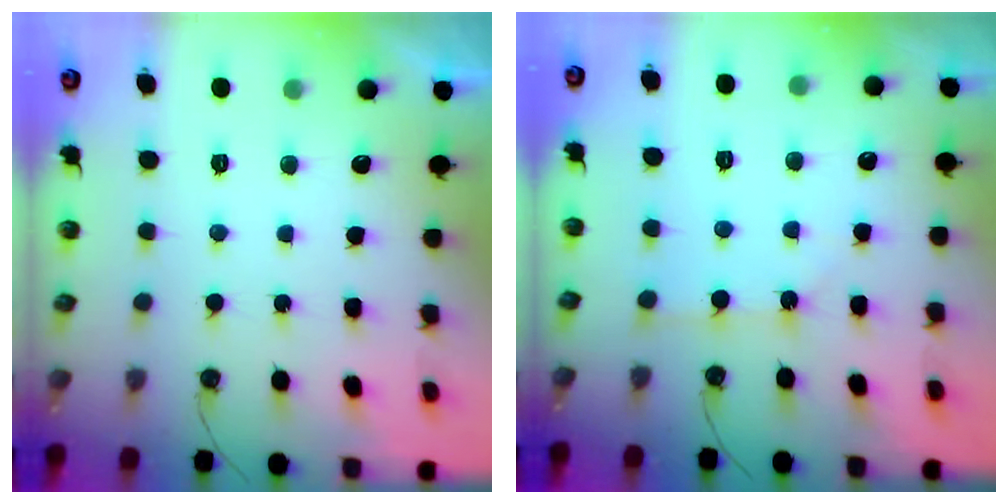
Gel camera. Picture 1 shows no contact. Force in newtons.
{"total": 1.3, "press": 1.2, "slide": 0.2}